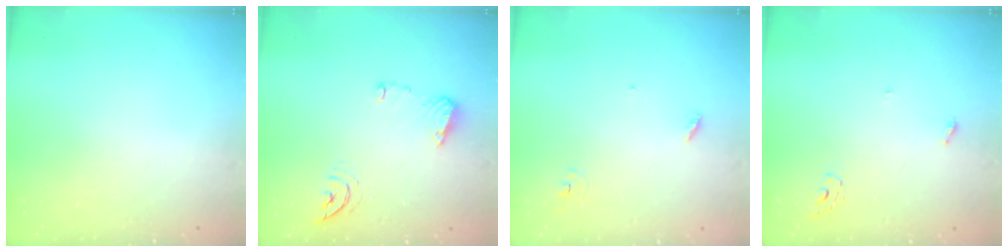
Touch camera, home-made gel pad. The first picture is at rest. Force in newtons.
{"total": 8.9, "press": 8.9, "slide": 0.5}
{"total": 2.9, "press": 2.9, "slide": 0.2}
{"total": 4.0, "press": 4.0, "slide": 0.3}